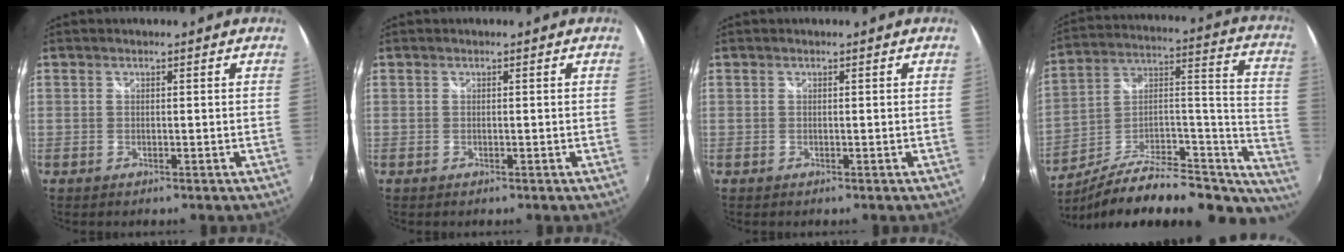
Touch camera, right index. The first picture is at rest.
{"total": 0.0}
{"total": 0.0}
{"total": 25.6, "force": [-17.0, 10.7, 15.9], "torque": [-0.213, 0.034, -0.250]}